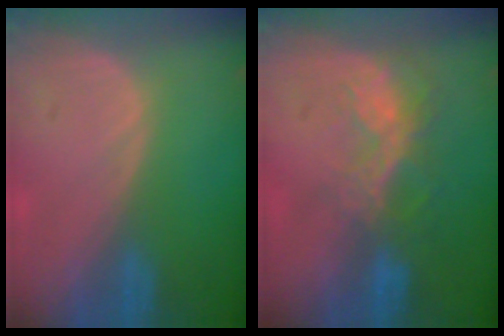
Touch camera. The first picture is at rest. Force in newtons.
{"total": 6.8, "press": 5.8, "slide": 3.4}